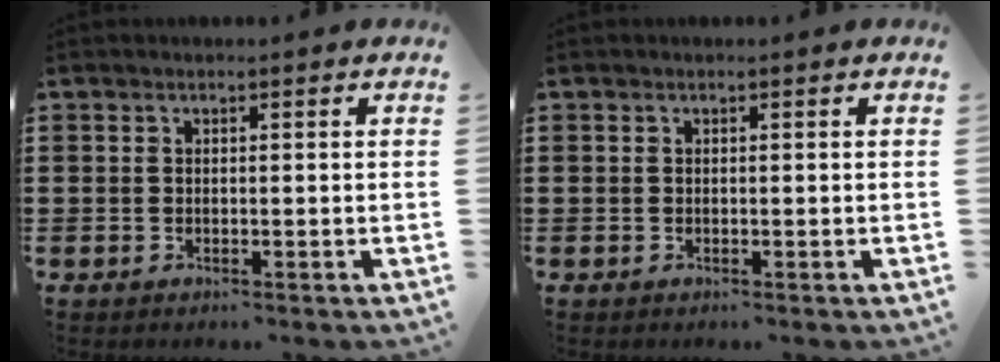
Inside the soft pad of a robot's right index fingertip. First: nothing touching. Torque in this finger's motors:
{"motor_torque": [-0.08, 0.09, 0.00, -0.01]}